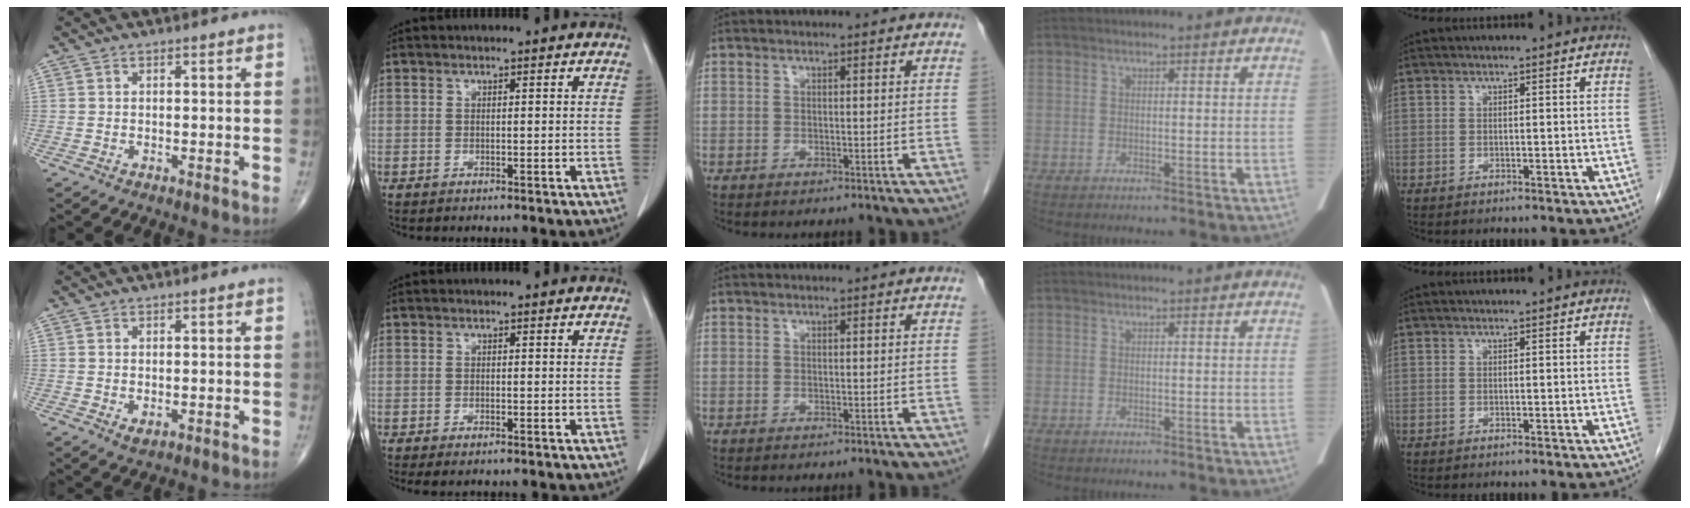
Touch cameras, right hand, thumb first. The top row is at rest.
{"thumb": {"total": 1.6, "force": [-0.3, 1.0, 1.3], "torque": [-0.021, -0.003, -0.002]}, "index": {"total": 1.7, "force": [-1.2, 0.4, 1.1], "torque": [-0.014, -0.004, -0.015]}}